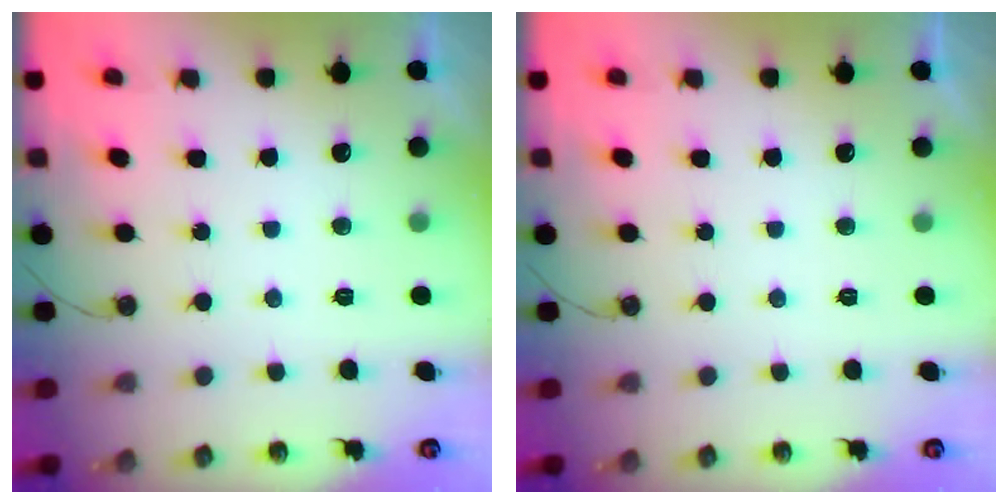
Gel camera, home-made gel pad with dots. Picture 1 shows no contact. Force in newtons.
{"total": 0.0}